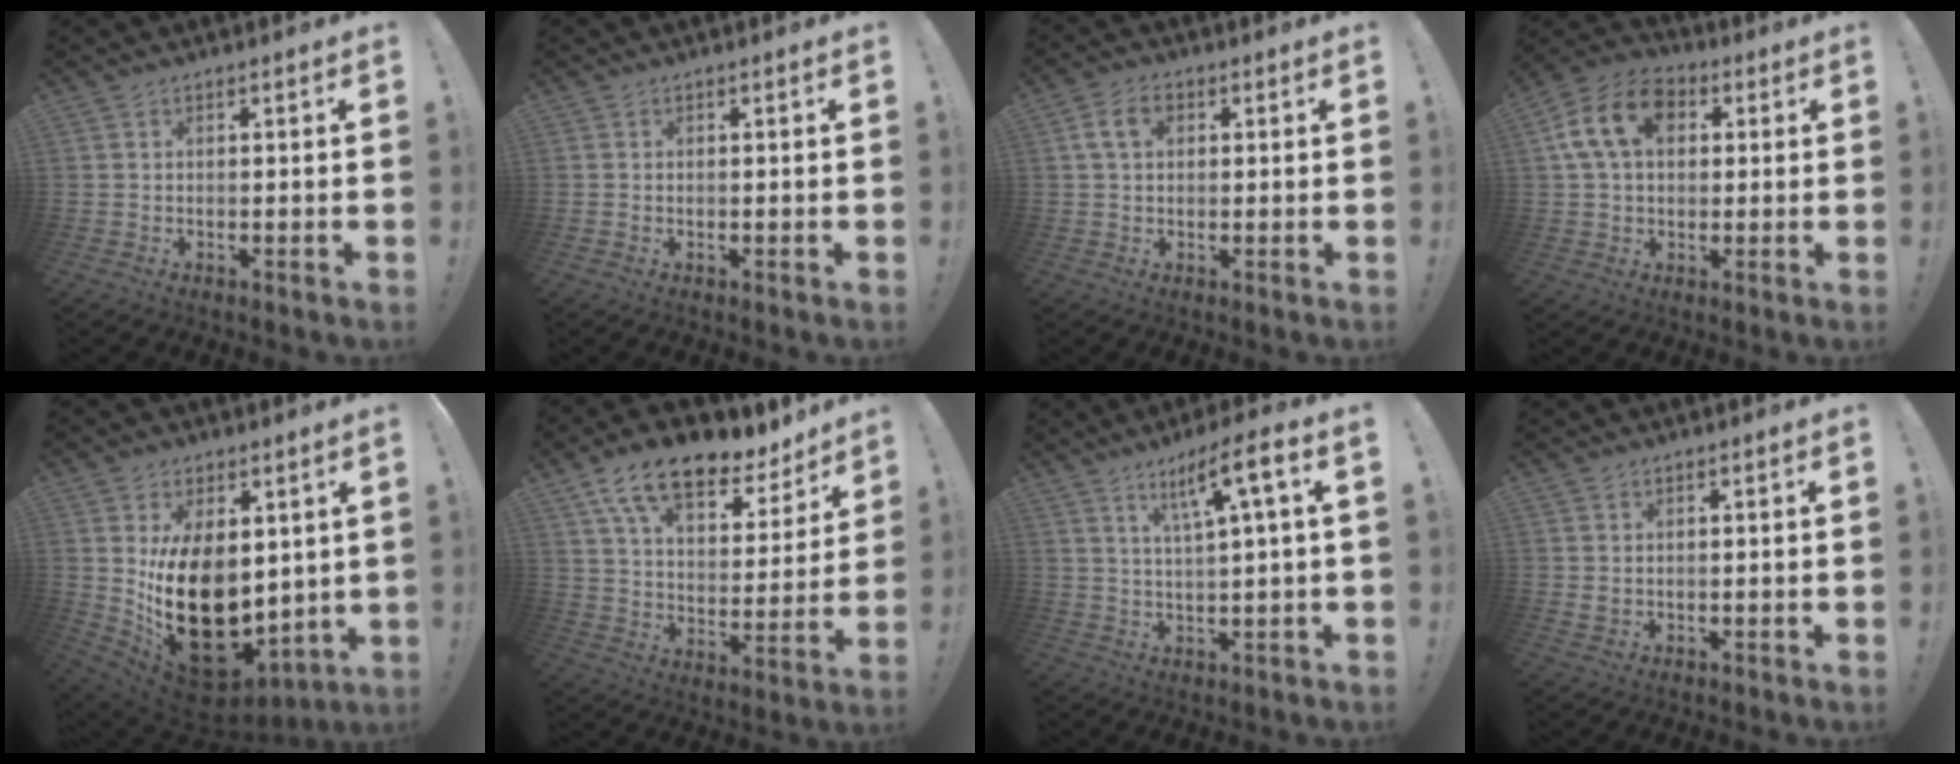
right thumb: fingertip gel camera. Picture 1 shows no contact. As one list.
[{"total": 0.0}, {"total": 6.8, "force": [2.1, 4.8, 4.4], "torque": [-0.081, 0.006, 0.039]}, {"total": 15.3, "force": [4.6, 10.8, 9.8], "torque": [-0.173, 0.002, 0.088]}, {"total": 22.9, "force": [-0.8, 15.4, 16.9], "torque": [-0.305, -0.016, 0.008]}, {"total": 16.3, "force": [11.3, 7.6, 9.0], "torque": [-0.153, -0.072, 0.200]}, {"total": 9.5, "force": [3.9, 0.1, 8.7], "torque": [-0.142, -0.014, 0.054]}, {"total": 1.6, "force": [0.6, 1.2, 0.9], "torque": [-0.018, 0.004, 0.011]}]